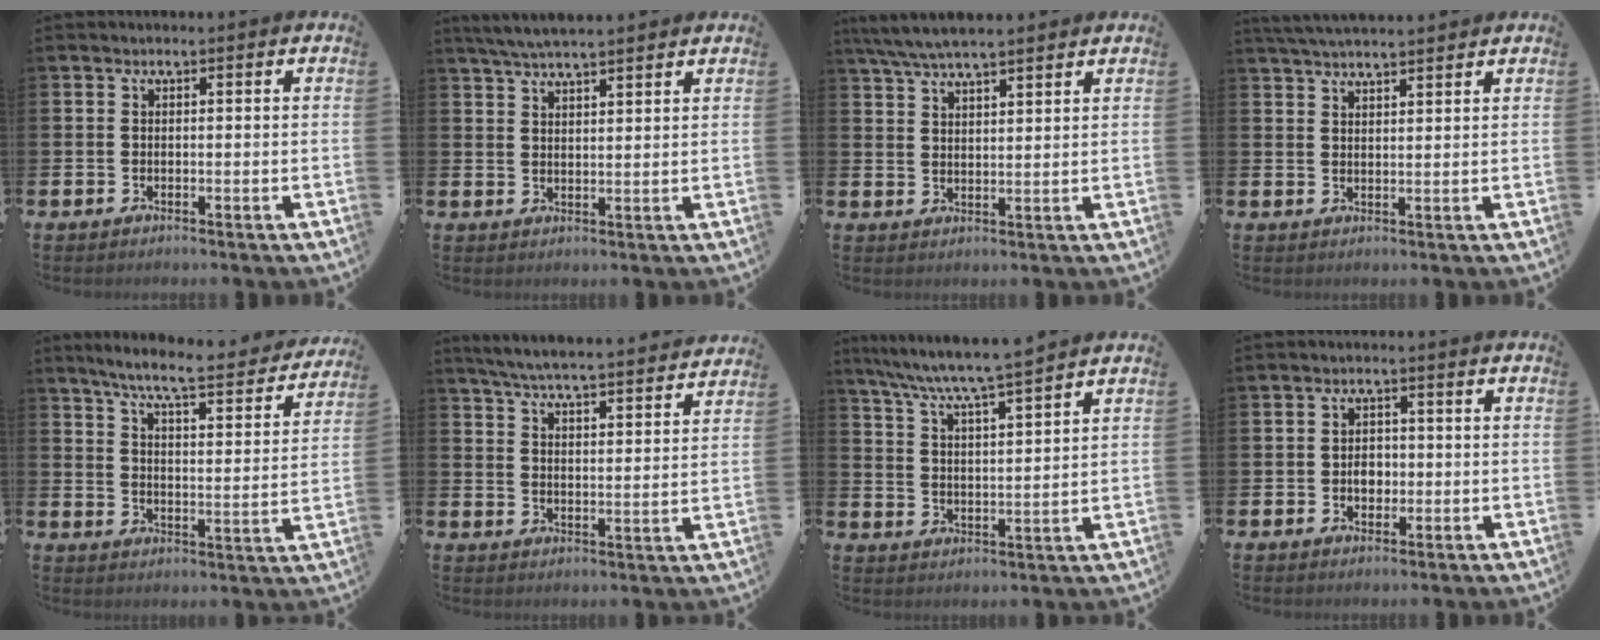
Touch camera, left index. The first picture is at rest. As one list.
[{"total": 4.7, "force": [4.4, 0.3, 1.5], "torque": [-0.040, -0.012, 0.081]}, {"total": 5.9, "force": [5.5, 0.7, 2.0], "torque": [-0.061, -0.013, 0.102]}, {"total": 3.9, "force": [3.8, 0.1, 0.8], "torque": [-0.023, -0.011, 0.071]}, {"total": 7.3, "force": [6.5, 0.4, 3.2], "torque": [-0.085, -0.046, 0.107]}, {"total": 6.1, "force": [6.0, 0.1, 1.2], "torque": [-0.051, -0.044, 0.105]}, {"total": 7.0, "force": [6.7, -0.3, 2.0], "torque": [-0.069, -0.039, 0.117]}, {"total": 2.7, "force": [-0.4, 2.0, 1.7], "torque": [-0.018, 0.000, -0.013]}]